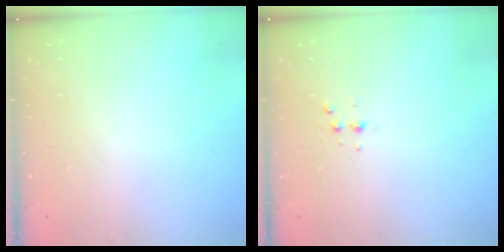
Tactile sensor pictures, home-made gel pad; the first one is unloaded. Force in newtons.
{"total": 3.1, "press": 3.0, "slide": 0.9}